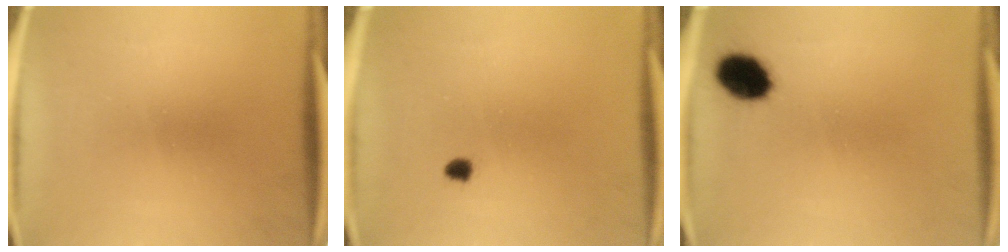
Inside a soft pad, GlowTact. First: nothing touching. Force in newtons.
{"total": 1.3}
{"total": 8.0}